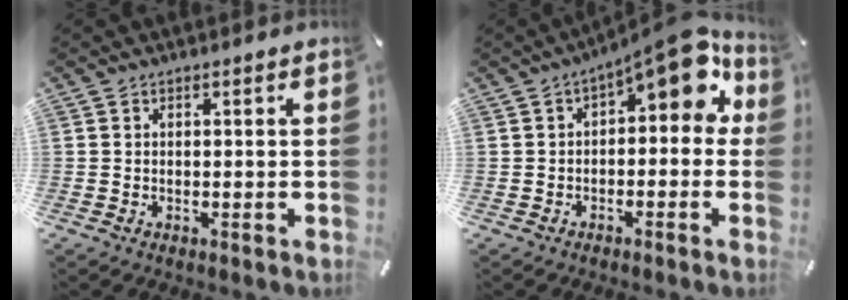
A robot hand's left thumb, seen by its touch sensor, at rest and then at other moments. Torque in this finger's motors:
{"motor_torque": [0.15, 1.22, 0.74, 0.46, 0.12]}